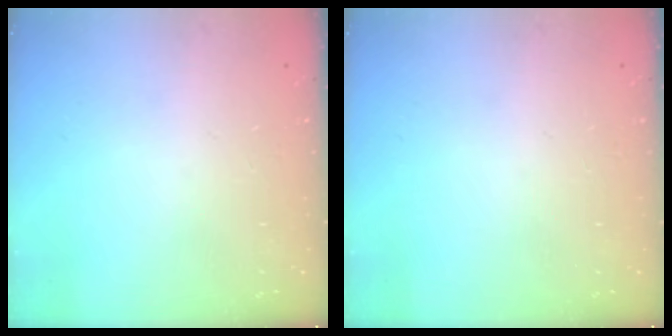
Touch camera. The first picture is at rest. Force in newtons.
{"total": 0.0}